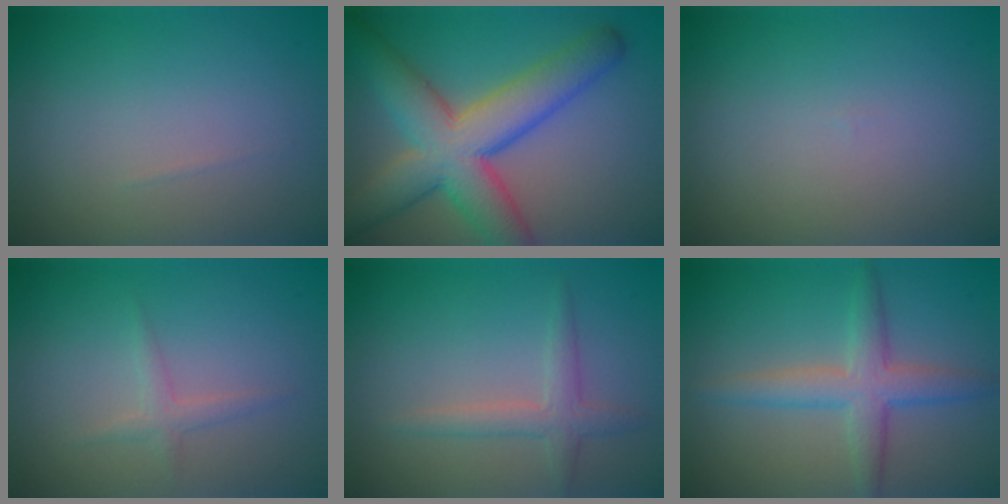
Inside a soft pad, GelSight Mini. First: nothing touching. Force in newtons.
{"total": 9.9, "press": 9.9, "slide": 0.4}
{"total": 0.0}
{"total": 1.3, "press": 1.3, "slide": 0.0}
{"total": 2.3, "press": 2.3, "slide": 0.1}
{"total": 4.0, "press": 4.0, "slide": 0.1}